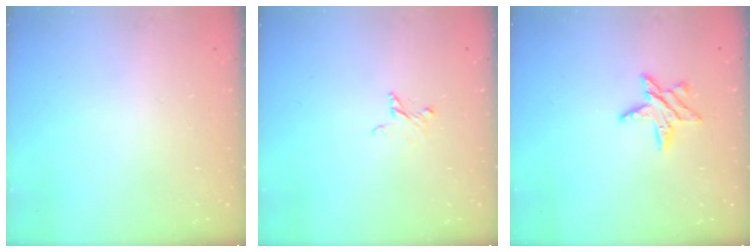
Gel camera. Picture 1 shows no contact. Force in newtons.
{"total": 2.8, "press": 2.7, "slide": 0.3}
{"total": 7.6, "press": 7.6, "slide": 0.3}